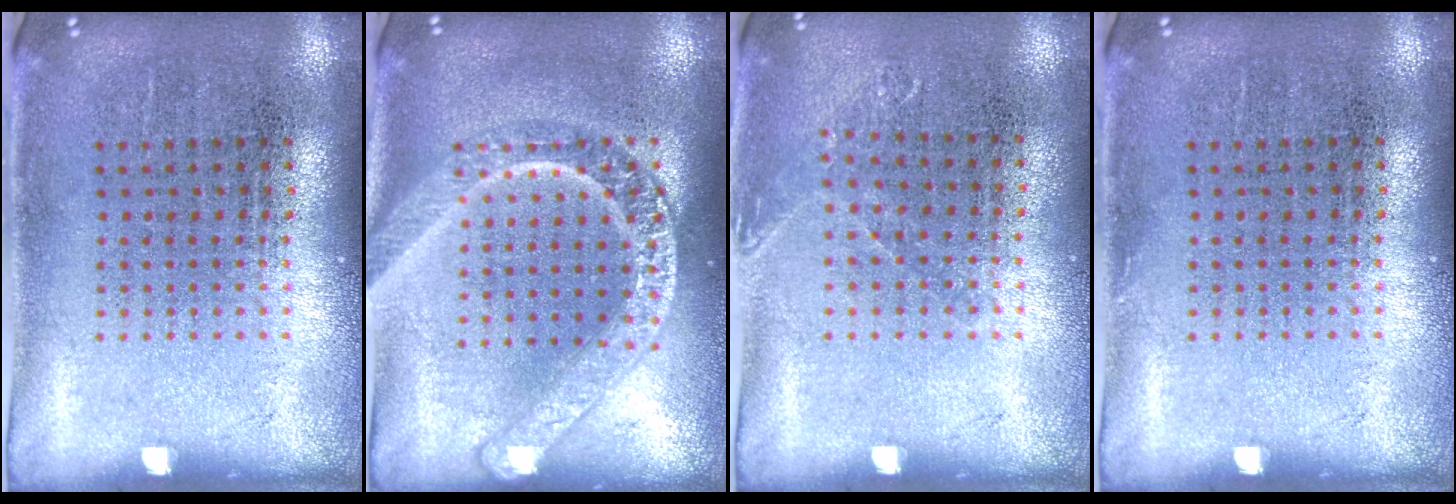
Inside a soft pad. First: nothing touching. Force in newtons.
{"total": 2.6, "press": 2.6, "slide": 0.3}
{"total": 0.8, "press": 0.8, "slide": 0.1}
{"total": 0.0}